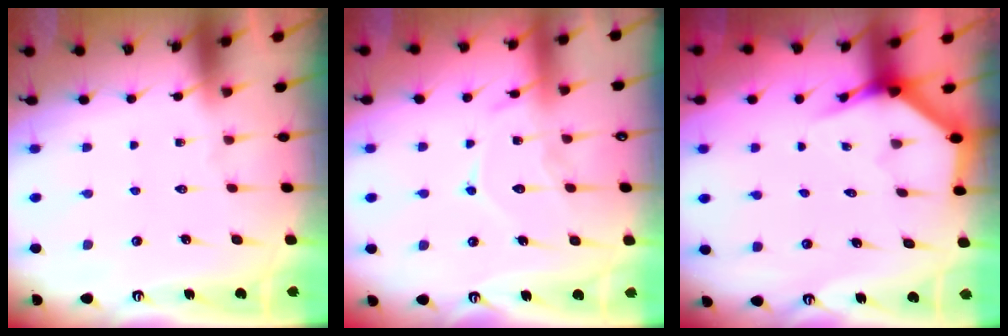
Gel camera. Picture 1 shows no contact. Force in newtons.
{"total": 11.0, "press": 11.0, "slide": 0.9}
{"total": 3.9, "press": 3.9, "slide": 0.2}